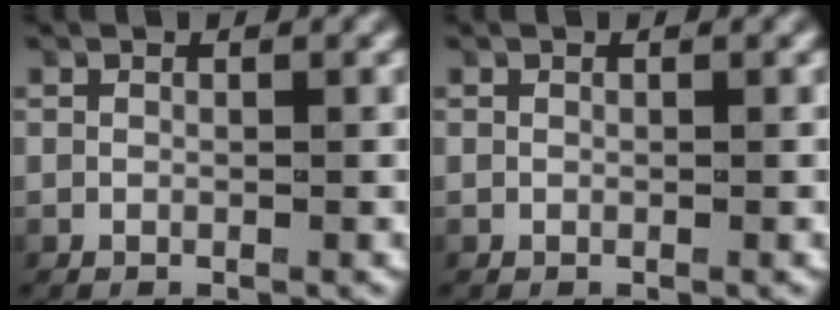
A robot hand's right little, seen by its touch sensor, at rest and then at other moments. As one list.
[{"total": 0.0}]